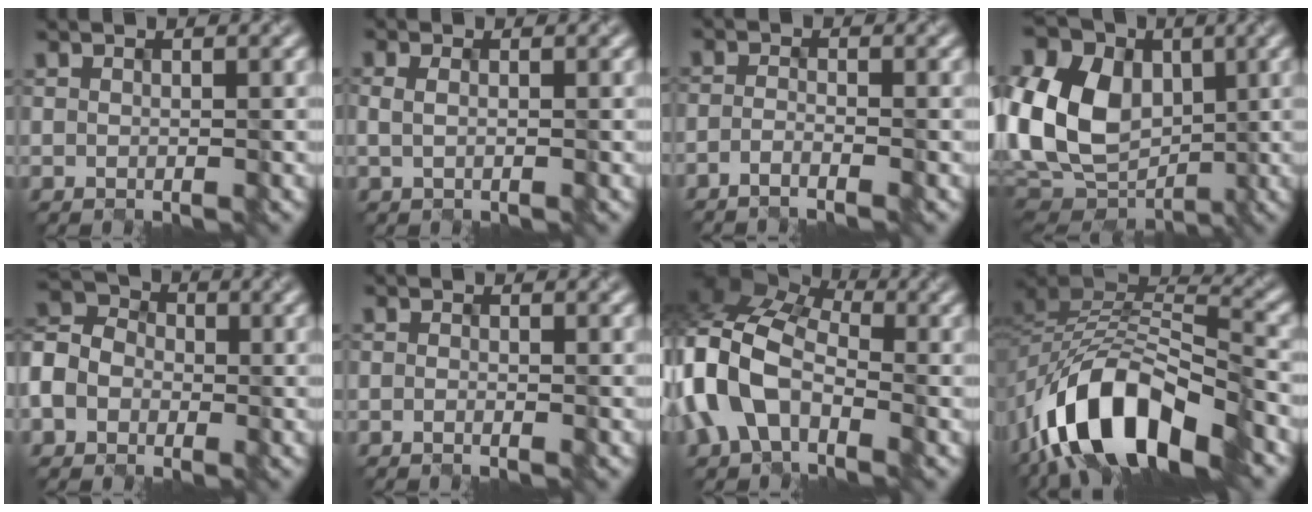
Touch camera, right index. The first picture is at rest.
{"total": 1.0, "force": [-0.8, -0.4, -0.3], "torque": [-0.007, -0.011, 0.009]}
{"total": 2.4, "force": [-2.3, -0.6, -0.2], "torque": [-0.005, -0.008, -0.029]}
{"total": 13.8, "force": [0.8, 10.7, 8.7], "torque": [-0.213, 0.016, 0.027]}
{"total": 4.9, "force": [-2.3, 3.9, 1.8], "torque": [-0.058, -0.001, -0.029]}
{"total": 1.8, "force": [-1.4, -0.8, -0.6], "torque": [-0.002, -0.006, -0.012]}
{"total": 9.8, "force": [-2.6, 6.0, 7.2], "torque": [-0.195, 0.009, -0.048]}
{"total": 11.8, "force": [-8.7, 4.7, 6.4], "torque": [-0.128, -0.009, -0.145]}